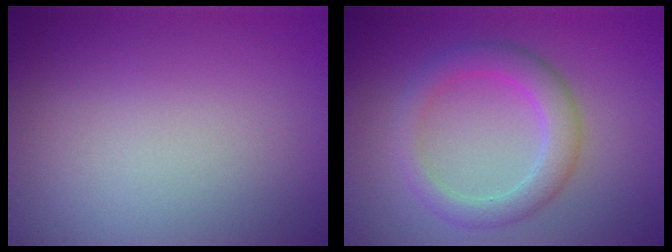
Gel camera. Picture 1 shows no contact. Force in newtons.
{"total": 3.5, "press": 3.5, "slide": 0.2}